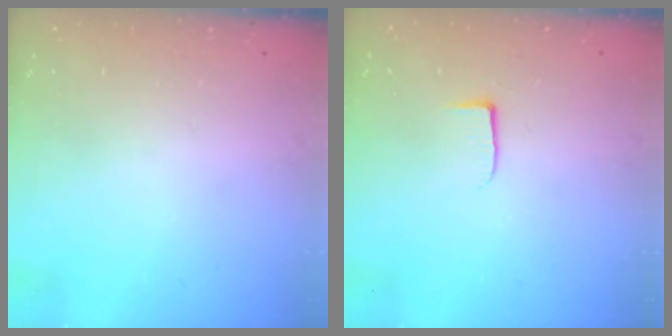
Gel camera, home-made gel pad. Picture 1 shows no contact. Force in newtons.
{"total": 3.7, "press": 3.7, "slide": 0.5}